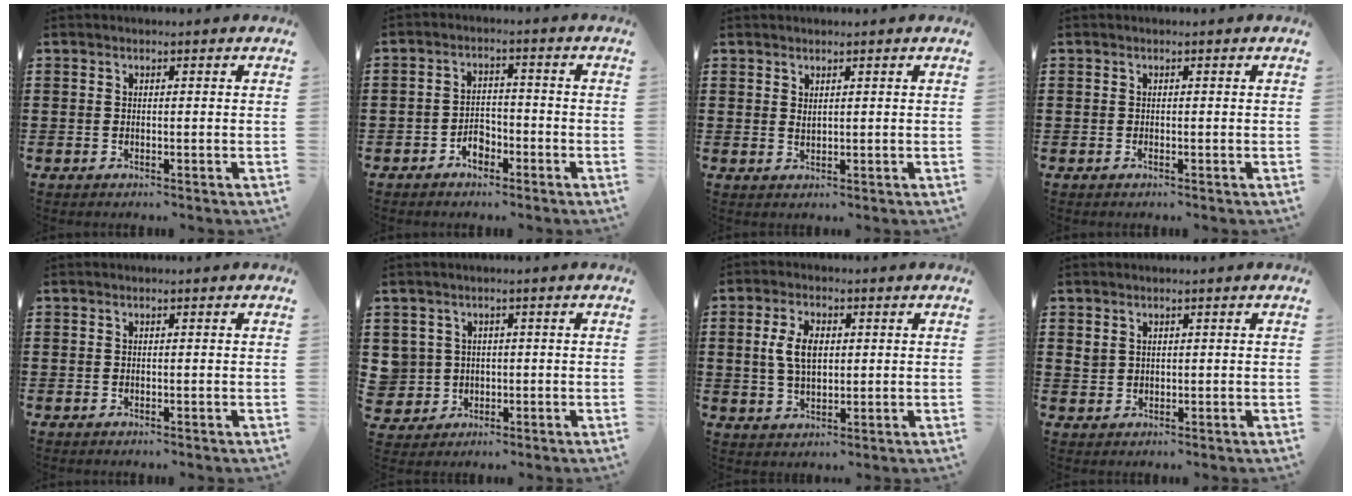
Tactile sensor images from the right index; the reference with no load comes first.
{"total": 3.1, "force": [-2.2, 1.9, 1.1], "torque": [-0.022, 0.006, -0.045]}
{"total": 1.1, "force": [0.9, 0.3, 0.5], "torque": [-0.013, -0.001, 0.017]}
{"total": 0.0}
{"total": 0.0}
{"total": 3.4, "force": [0.3, 3.4, 0.2], "torque": [-0.032, 0.007, 0.002]}
{"total": 5.7, "force": [0.9, 3.0, 4.8], "torque": [-0.114, 0.007, 0.009]}
{"total": 1.5, "force": [1.1, 0.9, 0.2], "torque": [-0.005, 0.003, 0.023]}